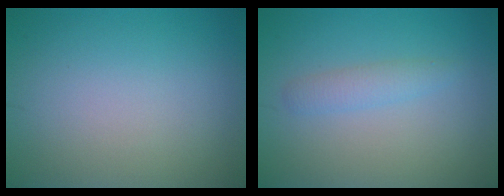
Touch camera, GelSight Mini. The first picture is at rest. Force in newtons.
{"total": 1.6, "press": 1.6, "slide": 0.2}